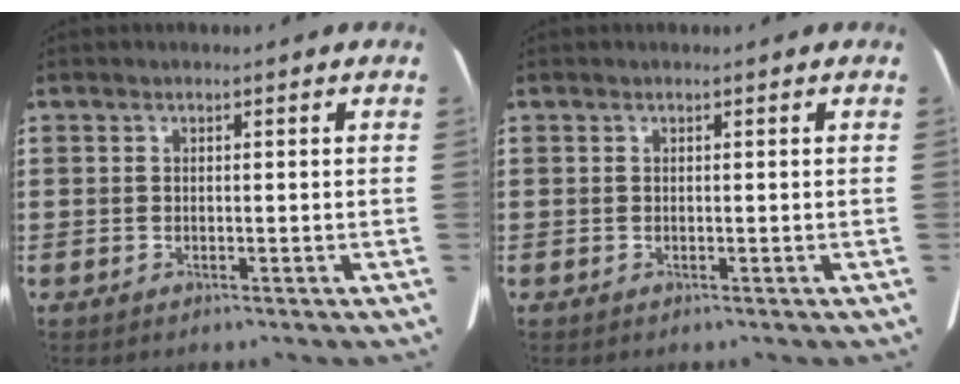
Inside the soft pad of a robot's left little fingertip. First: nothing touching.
{"total": 0.0}